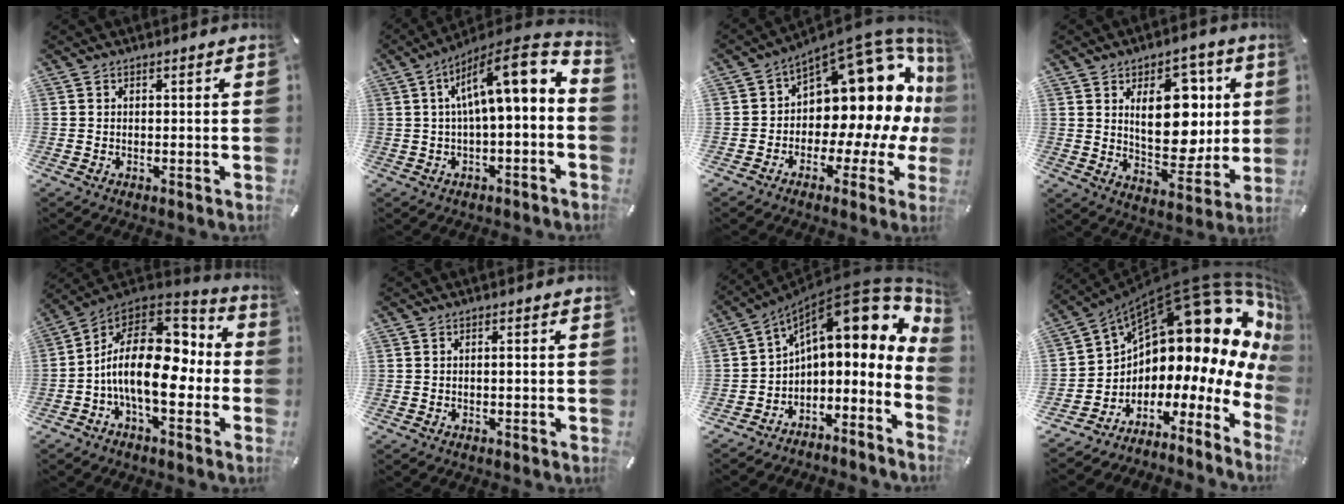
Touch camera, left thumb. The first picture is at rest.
{"total": 14.0, "force": [3.3, 4.2, 12.9], "torque": [-0.199, -0.023, 0.053]}
{"total": 17.1, "force": [6.8, 10.3, 11.8], "torque": [-0.140, -0.086, 0.122]}
{"total": 16.2, "force": [4.5, 10.4, 11.5], "torque": [-0.167, -0.017, 0.078]}
{"total": 20.3, "force": [-1.6, 10.9, 17.1], "torque": [-0.303, 0.003, -0.025]}
{"total": 0.9, "force": [0.0, 0.2, 0.9], "torque": [-0.018, 0.000, -0.001]}
{"total": 17.4, "force": [9.0, 8.5, 12.2], "torque": [-0.177, -0.073, 0.153]}
{"total": 18.8, "force": [12.9, 9.1, 10.2], "torque": [-0.116, -0.153, 0.238]}